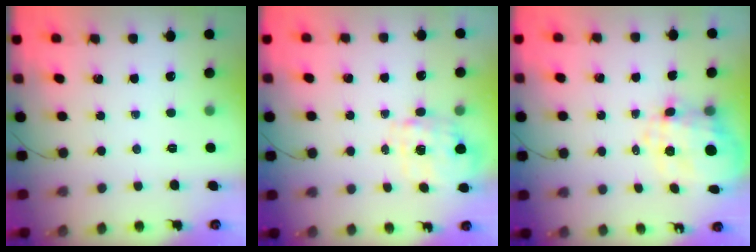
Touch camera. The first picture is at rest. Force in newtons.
{"total": 4.0, "press": 3.9, "slide": 0.8}
{"total": 10.2, "press": 9.9, "slide": 2.6}